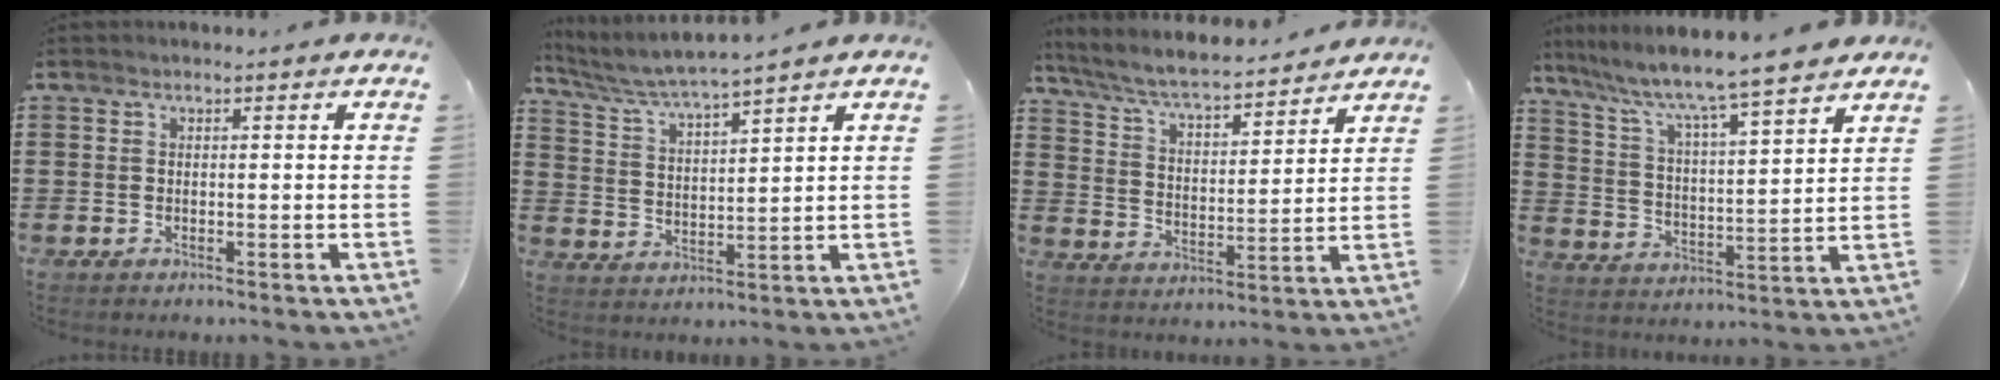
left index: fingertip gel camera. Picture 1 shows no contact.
{"total": 4.6, "force": [4.2, -0.6, 1.7], "torque": [-0.052, -0.027, 0.068]}
{"total": 6.2, "force": [5.7, 0.3, 2.4], "torque": [-0.072, -0.037, 0.094]}
{"total": 6.7, "force": [6.0, -0.6, 2.9], "torque": [-0.082, -0.046, 0.096]}